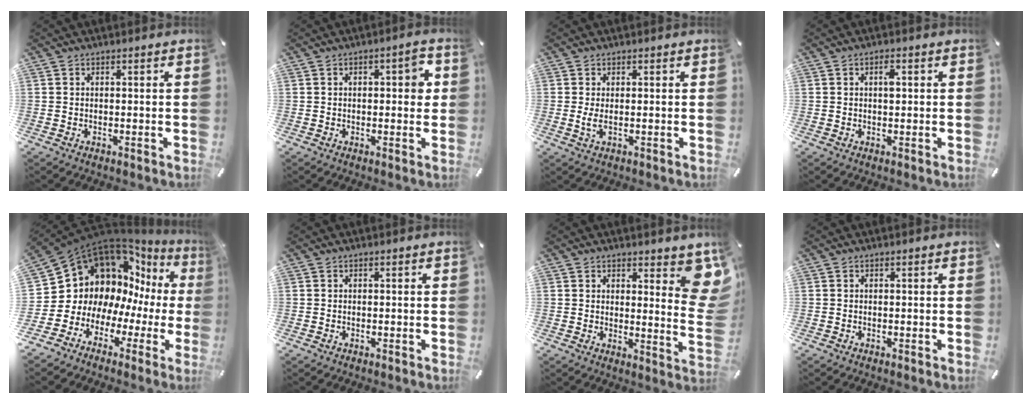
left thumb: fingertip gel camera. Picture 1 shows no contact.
{"total": 4.2, "force": [0.3, 2.0, 3.6], "torque": [-0.037, 0.000, -0.003]}
{"total": 2.7, "force": [0.1, 0.8, 2.5], "torque": [-0.047, -0.007, -0.001]}
{"total": 2.0, "force": [0.4, 0.9, 1.8], "torque": [-0.030, 0.003, 0.004]}
{"total": 13.3, "force": [5.9, 11.0, 4.5], "torque": [-0.103, -0.087, 0.119]}
{"total": 0.0}
{"total": 9.6, "force": [5.6, 3.7, 6.9], "torque": [-0.067, -0.040, 0.094]}
{"total": 0.0}